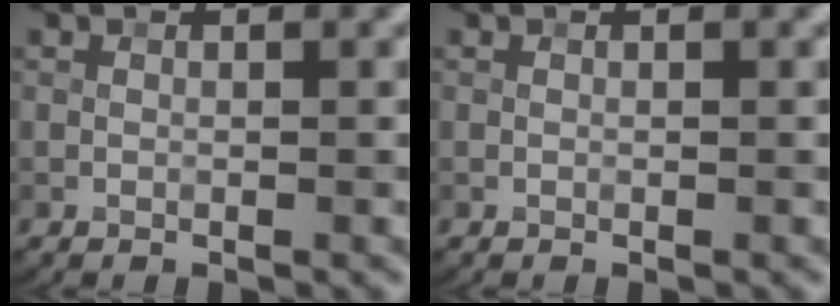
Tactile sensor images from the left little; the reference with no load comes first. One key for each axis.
{"total": 0.0}